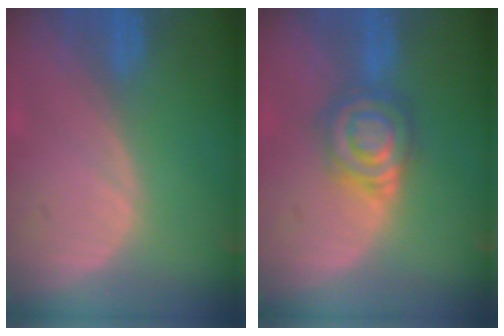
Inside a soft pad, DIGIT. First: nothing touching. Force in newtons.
{"total": 6.4, "press": 6.3, "slide": 1.2}